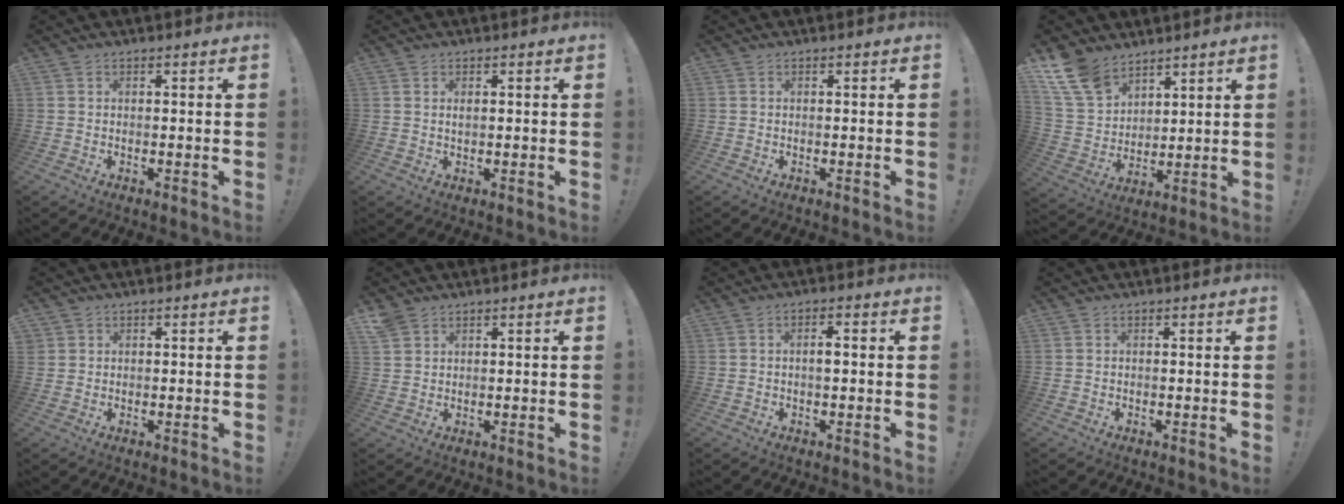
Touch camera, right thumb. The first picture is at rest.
{"total": 0.9, "force": [0.6, 0.5, 0.3], "torque": [0.000, -0.001, 0.010]}
{"total": 0.0}
{"total": 13.4, "force": [9.6, 7.6, 5.3], "torque": [-0.122, -0.051, 0.192]}
{"total": 1.0, "force": [0.8, 0.5, 0.2], "torque": [0.001, -0.003, 0.015]}
{"total": 3.3, "force": [2.6, 1.6, 1.3], "torque": [-0.030, -0.010, 0.051]}
{"total": 2.1, "force": [-0.3, 0.7, 2.0], "torque": [-0.032, 0.004, -0.008]}
{"total": 0.0}